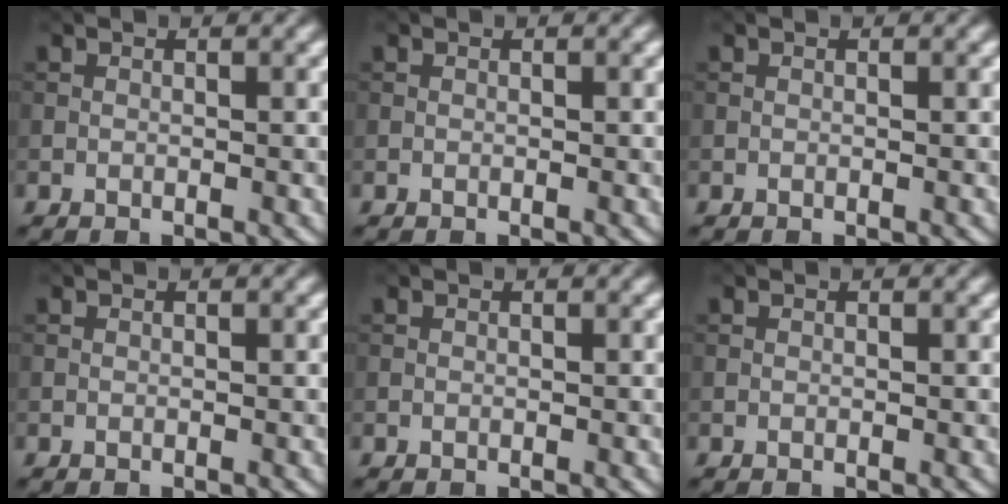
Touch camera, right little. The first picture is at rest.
{"total": 0.0}
{"total": 0.0}
{"total": 0.0}
{"total": 0.0}
{"total": 0.0}